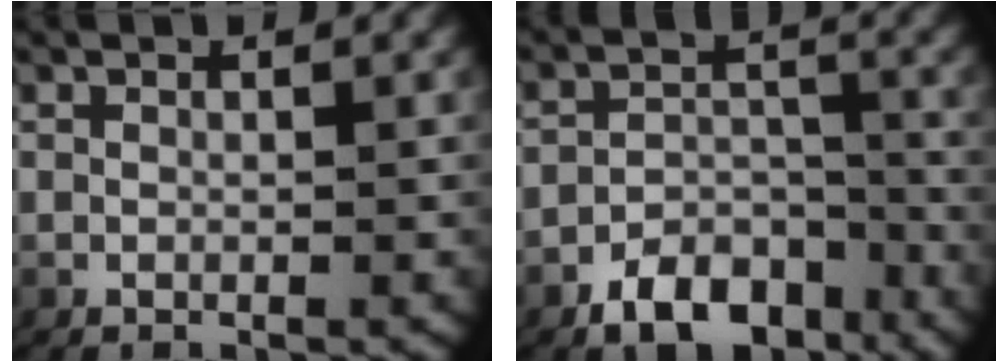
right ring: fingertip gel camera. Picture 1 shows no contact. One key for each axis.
{"total": 6.0, "fx": -4.5, "fy": 3.3, "fz": 2.2, "tx": -0.023, "ty": -0.008, "tz": -0.077}